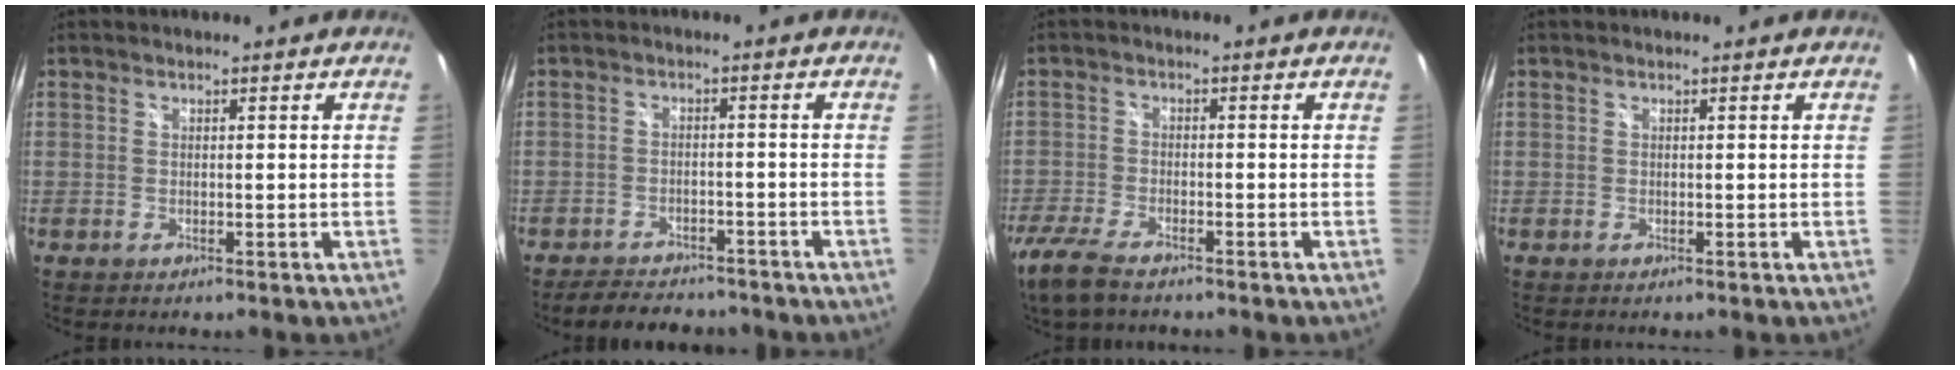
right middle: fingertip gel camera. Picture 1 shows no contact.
{"total": 7.7, "force": [-6.7, 2.9, 2.5], "torque": [-0.062, 0.006, -0.094]}
{"total": 8.3, "force": [-6.4, 2.2, 4.8], "torque": [-0.132, -0.029, -0.125]}
{"total": 0.0}